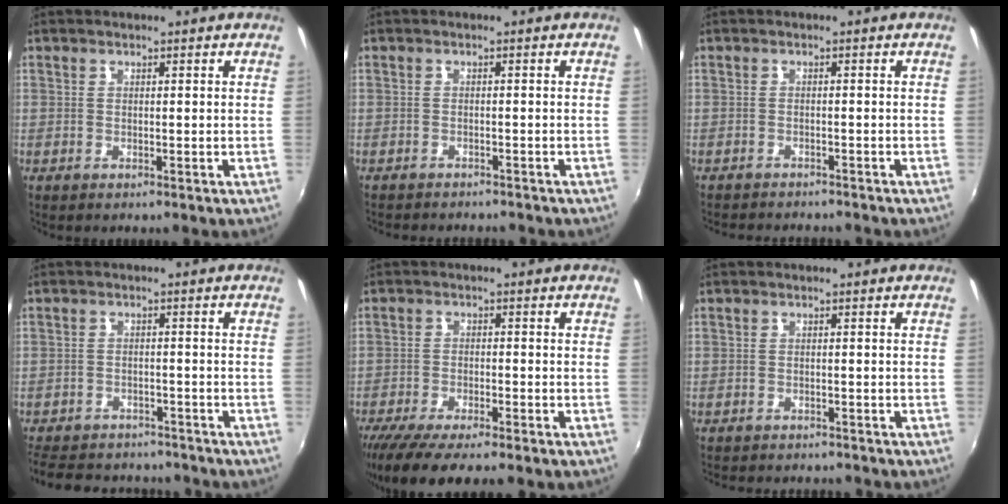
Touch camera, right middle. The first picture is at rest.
{"total": 4.6, "force": [-4.3, 1.1, 1.4], "torque": [-0.038, -0.013, -0.063]}
{"total": 5.8, "force": [-5.4, 1.2, 1.7], "torque": [-0.046, -0.013, -0.079]}
{"total": 15.1, "force": [-12.8, 6.0, 5.2], "torque": [-0.127, 0.010, -0.178]}
{"total": 10.6, "force": [-8.7, 1.4, 5.8], "torque": [-0.133, -0.037, -0.146]}
{"total": 5.8, "force": [-5.4, 1.4, 1.8], "torque": [-0.048, -0.014, -0.077]}